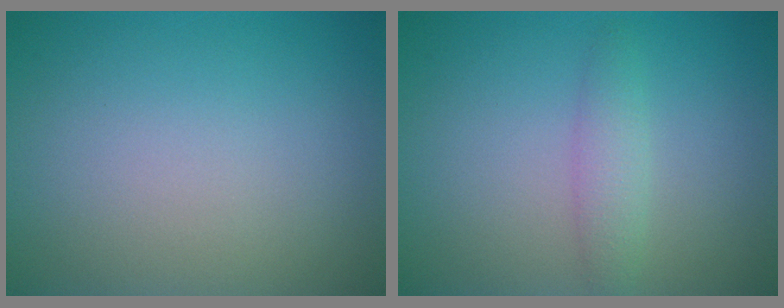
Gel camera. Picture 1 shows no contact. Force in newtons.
{"total": 1.8, "press": 1.8, "slide": 0.0}